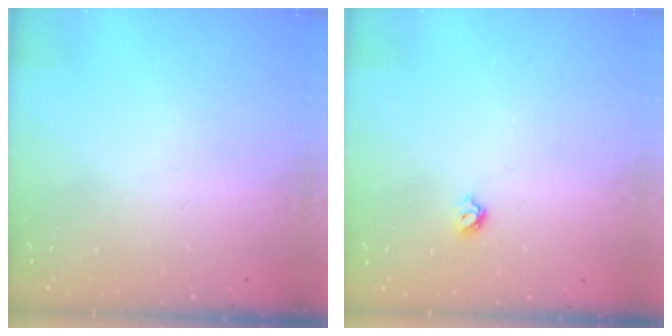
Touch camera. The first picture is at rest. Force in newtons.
{"total": 4.8, "press": 4.8, "slide": 0.8}